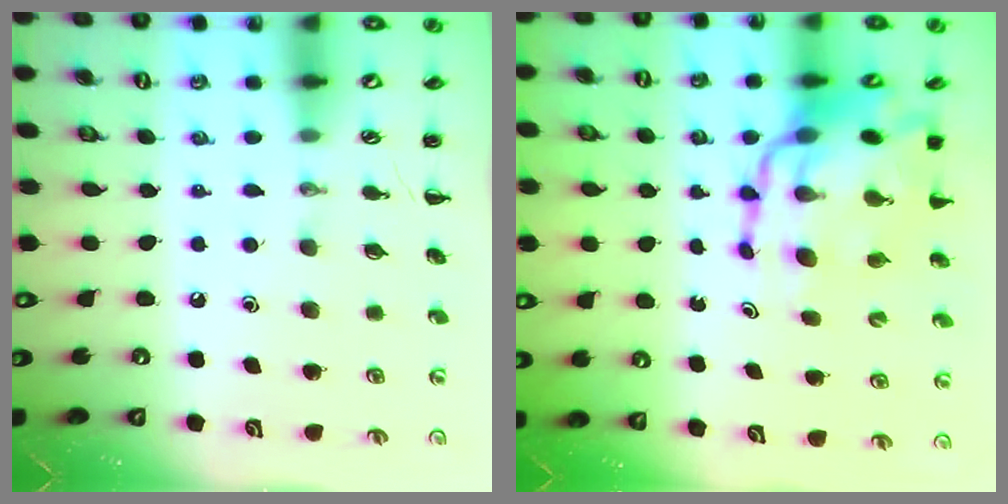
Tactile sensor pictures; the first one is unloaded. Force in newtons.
{"total": 14.5, "press": 14.0, "slide": 3.7}